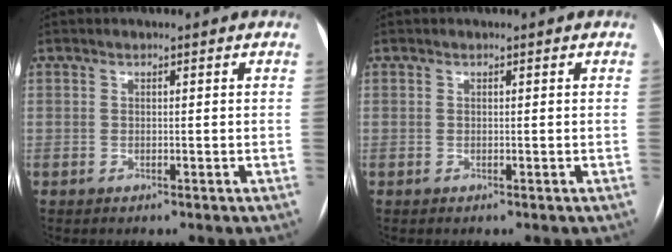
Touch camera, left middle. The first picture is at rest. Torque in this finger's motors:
{"motor_torque": [0.00, 0.00, 0.00, 0.00]}